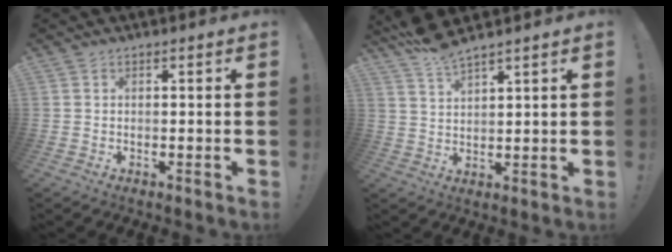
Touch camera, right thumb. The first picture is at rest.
{"total": 5.6, "force": [5.1, 0.4, 2.2], "torque": [-0.055, -0.030, 0.094]}